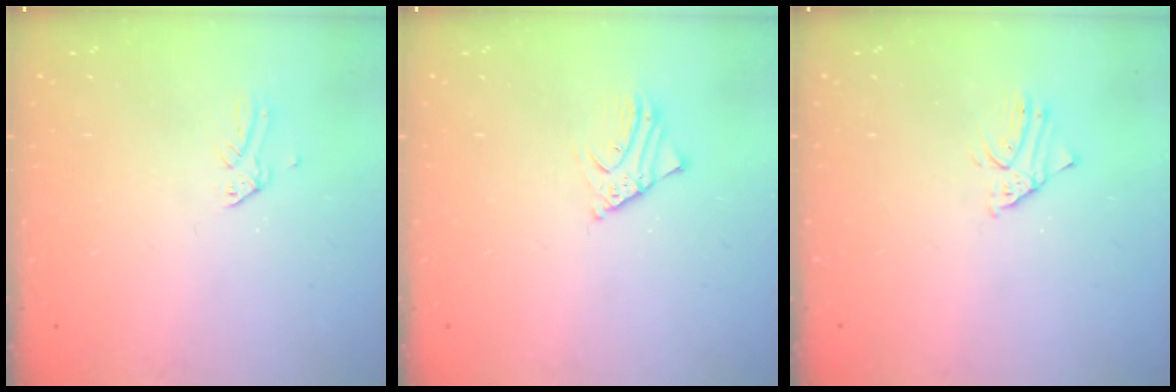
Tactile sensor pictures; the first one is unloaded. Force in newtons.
{"total": 3.0, "press": 3.0, "slide": 0.3}
{"total": 1.5, "press": 1.5, "slide": 0.1}